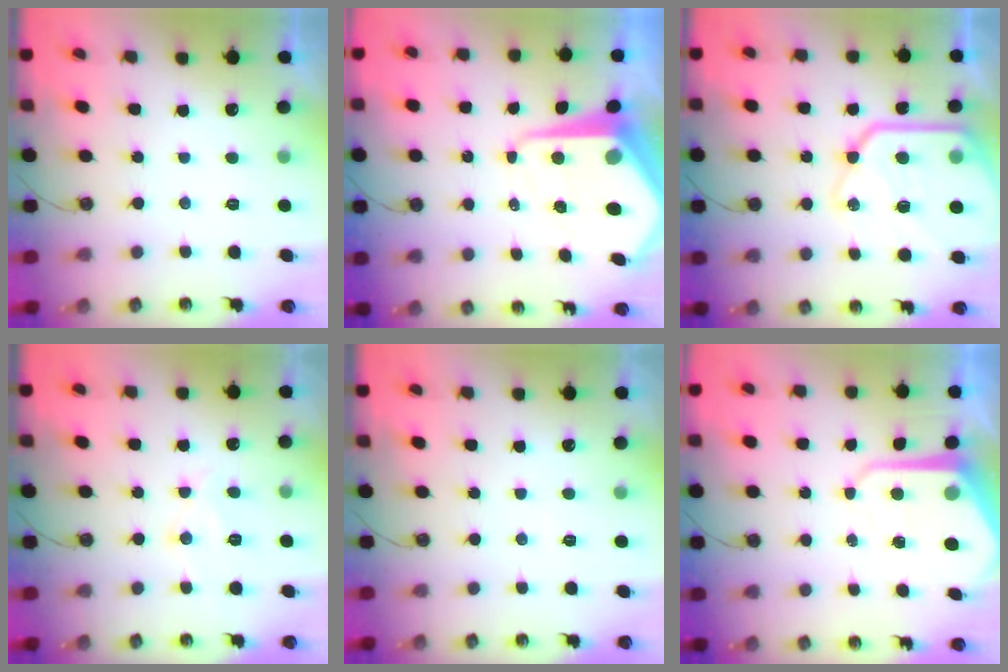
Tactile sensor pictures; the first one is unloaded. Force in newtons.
{"total": 14.7, "press": 14.6, "slide": 1.3}
{"total": 23.6, "press": 23.5, "slide": 2.4}
{"total": 9.5, "press": 9.5, "slide": 0.8}
{"total": 2.4, "press": 2.3, "slide": 0.4}
{"total": 9.0, "press": 9.0, "slide": 0.5}